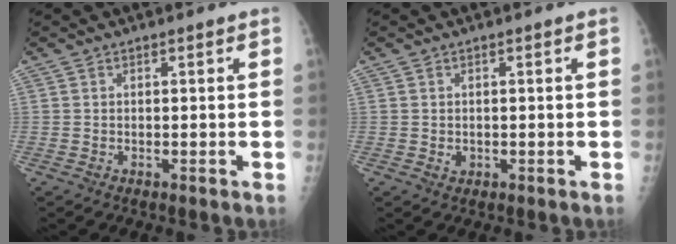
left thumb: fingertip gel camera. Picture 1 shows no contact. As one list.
[{"total": 1.2, "force": [-0.1, 1.0, 0.6], "torque": [-0.007, 0.000, 0.003]}]